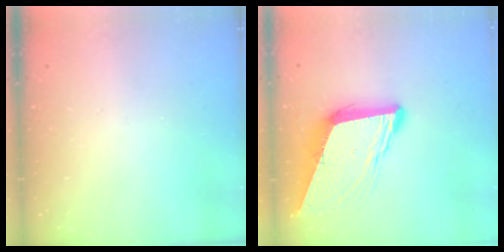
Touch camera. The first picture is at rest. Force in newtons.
{"total": 11.6, "press": 11.0, "slide": 3.8}